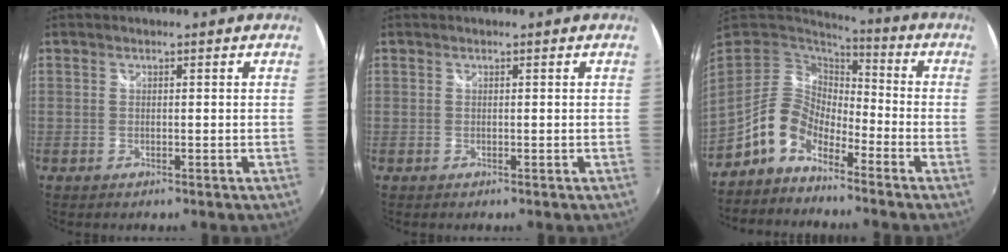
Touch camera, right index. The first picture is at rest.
{"total": 0.0}
{"total": 9.8, "force": [-6.3, 5.4, 5.1], "torque": [-0.099, 0.017, -0.122]}